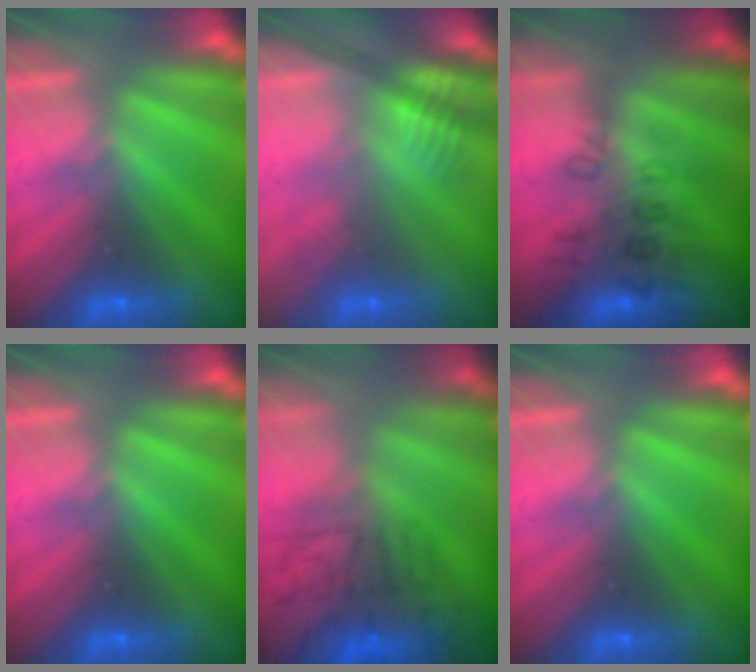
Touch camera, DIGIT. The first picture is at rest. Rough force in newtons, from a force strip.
{"total": 2.5}
{"total": 2.8}
{"total": 0.0}
{"total": 7.8}
{"total": 0.0}